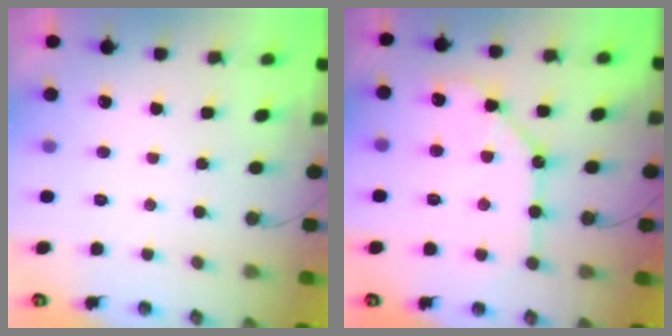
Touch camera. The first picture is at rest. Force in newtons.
{"total": 11.8, "press": 11.7, "slide": 1.0}